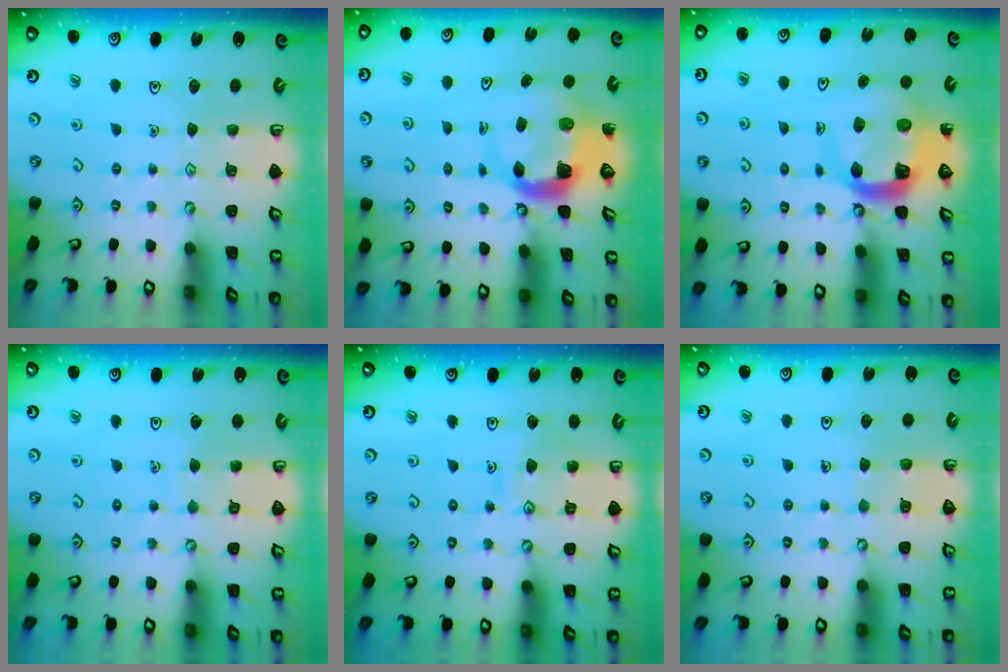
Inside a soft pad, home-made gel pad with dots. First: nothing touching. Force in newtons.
{"total": 5.2, "press": 5.1, "slide": 0.6}
{"total": 10.0, "press": 9.9, "slide": 1.3}
{"total": 4.7, "press": 4.6, "slide": 0.4}
{"total": 7.8, "press": 7.8, "slide": 0.7}
{"total": 6.2, "press": 6.2, "slide": 0.6}